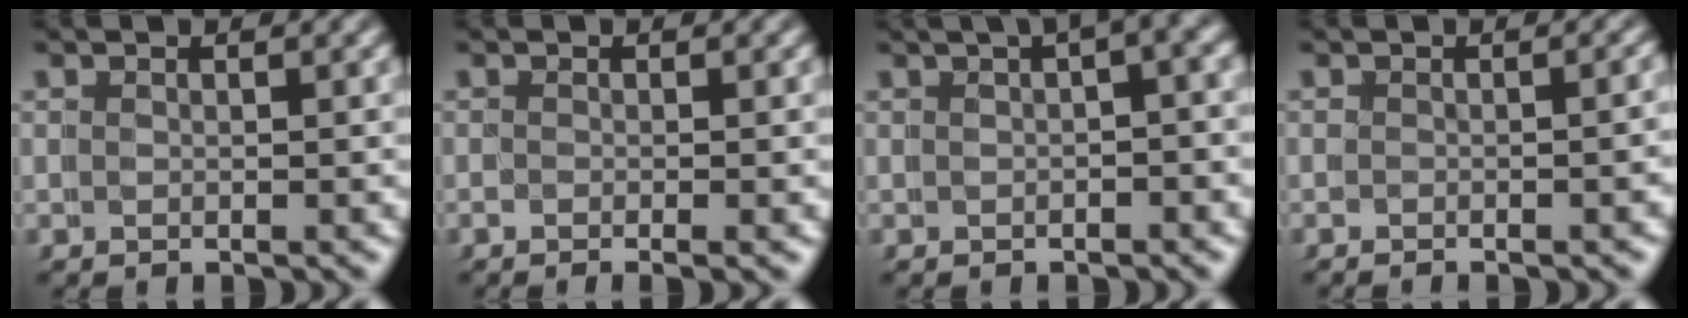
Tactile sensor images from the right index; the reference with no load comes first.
{"total": 1.3, "force": [-0.6, -0.4, 1.1], "torque": [-0.007, 0.000, -0.013]}
{"total": 3.9, "force": [1.2, 1.5, 3.4], "torque": [-0.024, 0.031, 0.008]}
{"total": 1.3, "force": [-0.7, -0.2, 1.1], "torque": [0.001, 0.009, -0.017]}